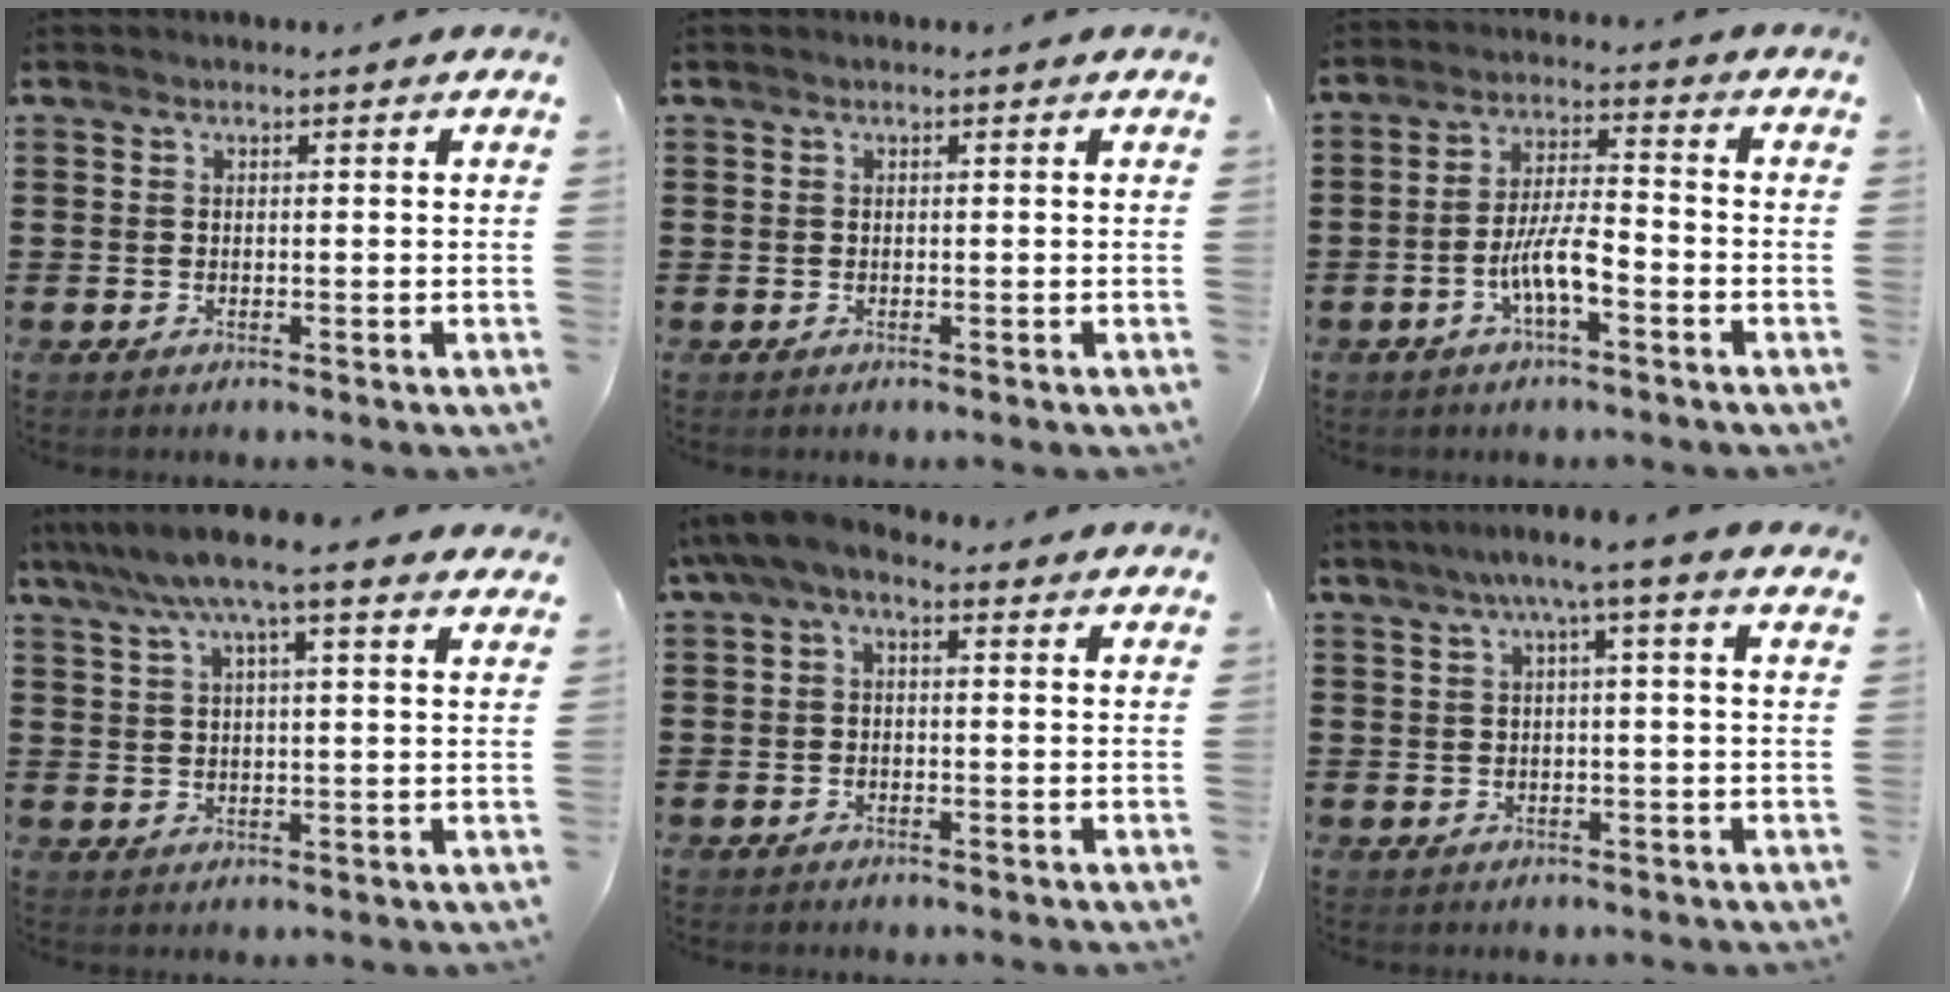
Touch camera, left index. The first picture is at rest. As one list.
[{"total": 0.0}, {"total": 7.1, "force": [-3.0, 1.9, 6.1], "torque": [-0.136, -0.001, -0.061]}, {"total": 7.8, "force": [5.8, 0.8, 5.3], "torque": [-0.117, -0.006, 0.101]}, {"total": 2.3, "force": [-1.0, 0.9, 1.9], "torque": [-0.043, 0.003, -0.025]}, {"total": 3.2, "force": [1.1, -0.7, 2.9], "torque": [-0.056, -0.001, 0.016]}]